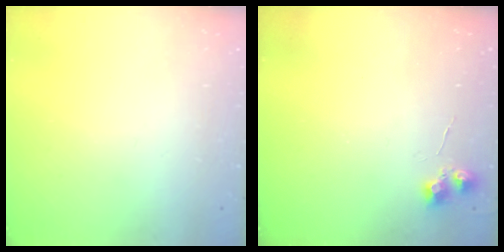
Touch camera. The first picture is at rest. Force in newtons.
{"total": 7.1, "press": 7.1, "slide": 0.6}